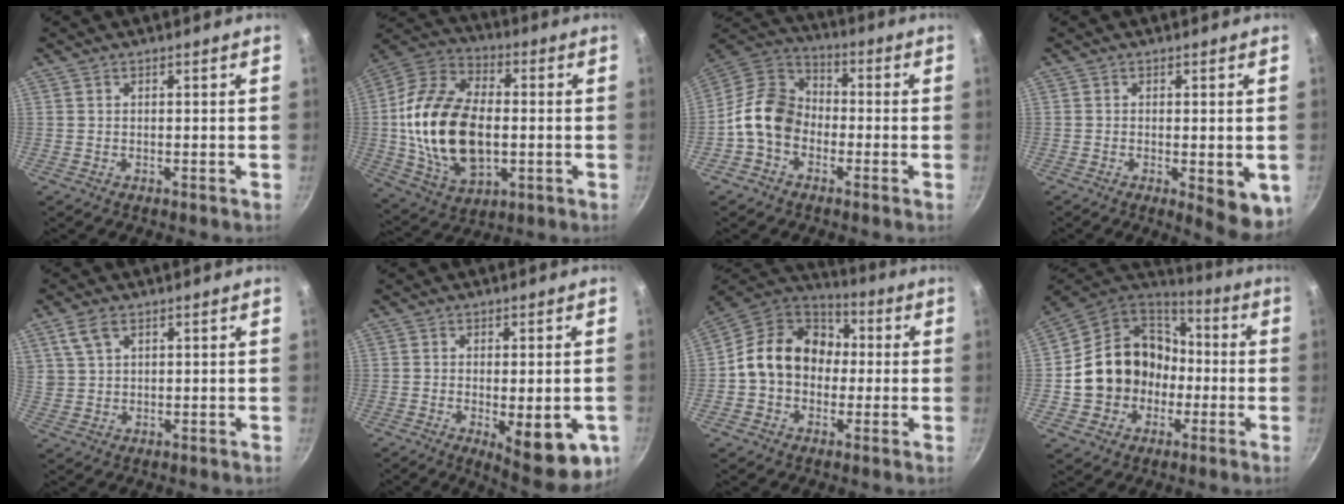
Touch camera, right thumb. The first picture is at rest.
{"total": 22.9, "force": [-0.9, 14.1, 18.0], "torque": [-0.330, 0.018, -0.017]}
{"total": 11.5, "force": [-3.2, 8.9, 6.6], "torque": [-0.084, 0.041, -0.084]}
{"total": 7.2, "force": [-1.7, 2.5, 6.6], "torque": [-0.073, -0.007, -0.016]}
{"total": 4.8, "force": [2.5, 2.8, 3.0], "torque": [-0.051, 0.000, 0.055]}
{"total": 13.2, "force": [-3.7, 4.7, 11.8], "torque": [-0.134, -0.008, -0.037]}
{"total": 16.7, "force": [0.5, 13.5, 9.7], "torque": [-0.127, 0.043, -0.009]}
{"total": 18.6, "force": [-1.9, 16.2, 8.9], "torque": [-0.126, 0.050, -0.024]}